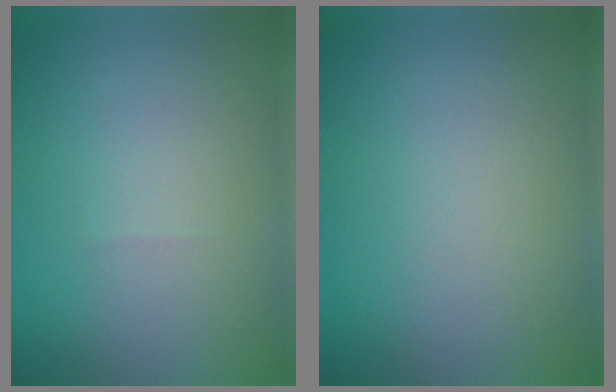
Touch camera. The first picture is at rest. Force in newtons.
{"total": 0.0}